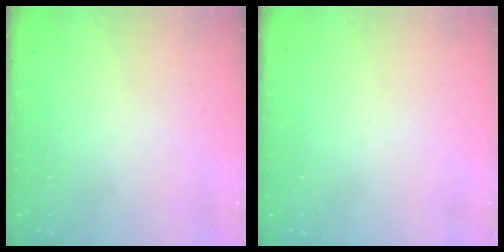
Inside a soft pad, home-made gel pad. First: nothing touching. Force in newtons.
{"total": 0.0}